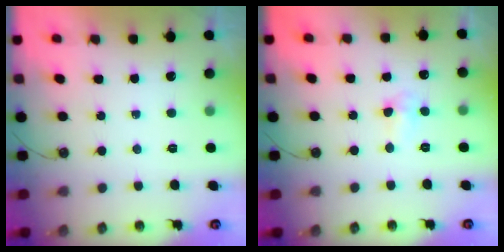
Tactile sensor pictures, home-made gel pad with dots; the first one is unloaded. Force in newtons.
{"total": 3.1, "press": 2.9, "slide": 1.1}